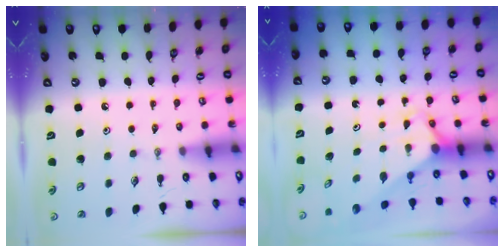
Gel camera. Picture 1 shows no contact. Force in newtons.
{"total": 2.7, "press": 2.7, "slide": 0.0}